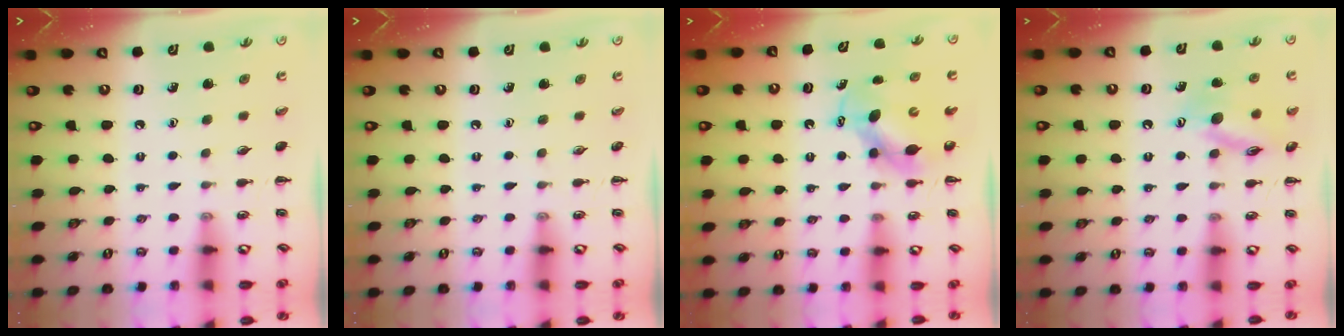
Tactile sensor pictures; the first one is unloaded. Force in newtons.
{"total": 0.0}
{"total": 6.4, "press": 6.4, "slide": 0.8}
{"total": 13.5, "press": 13.4, "slide": 1.2}